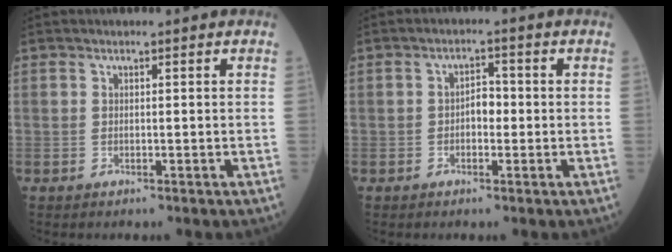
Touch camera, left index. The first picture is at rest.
{"total": 2.6, "force": [-0.4, 1.4, 2.2], "torque": [-0.029, 0.010, -0.010]}